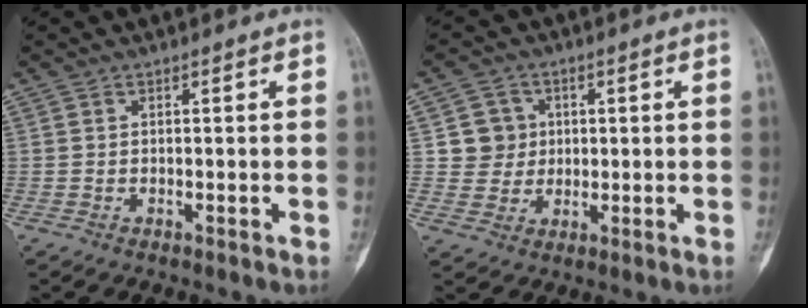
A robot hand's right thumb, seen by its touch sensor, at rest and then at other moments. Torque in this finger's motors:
{"motor_torque": [0.32, 1.40, 0.03, -0.05, 0.10]}